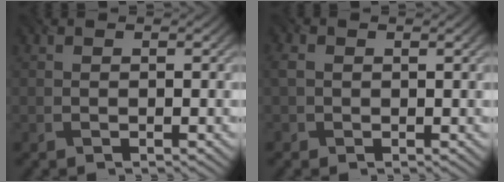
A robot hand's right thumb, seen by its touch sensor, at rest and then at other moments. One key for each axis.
{"total": 2.0, "fx": 0.3, "fy": 1.5, "fz": 1.3, "tx": -0.033, "ty": 0.003, "tz": 0.004}